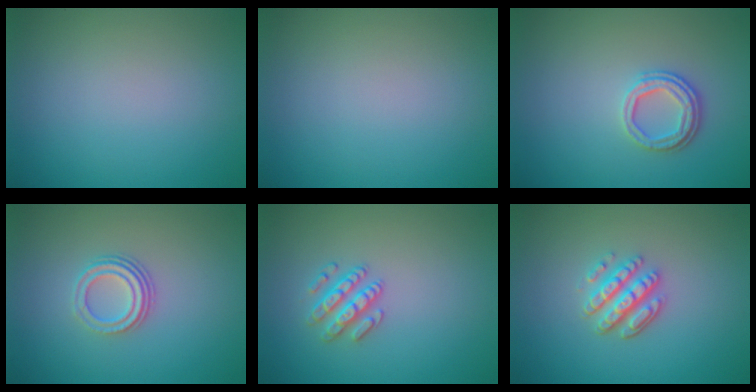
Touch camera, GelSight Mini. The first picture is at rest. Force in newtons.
{"total": 0.0}
{"total": 2.5, "press": 2.1, "slide": 1.4}
{"total": 3.0, "press": 2.1, "slide": 2.1}
{"total": 2.4, "press": 2.3, "slide": 0.6}
{"total": 3.5, "press": 3.1, "slide": 1.7}